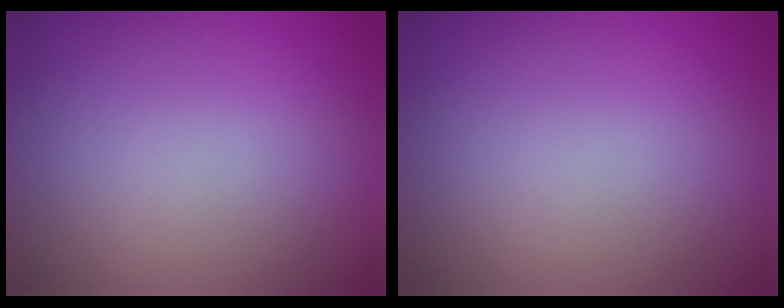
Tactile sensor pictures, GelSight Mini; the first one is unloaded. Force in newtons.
{"total": 0.0}